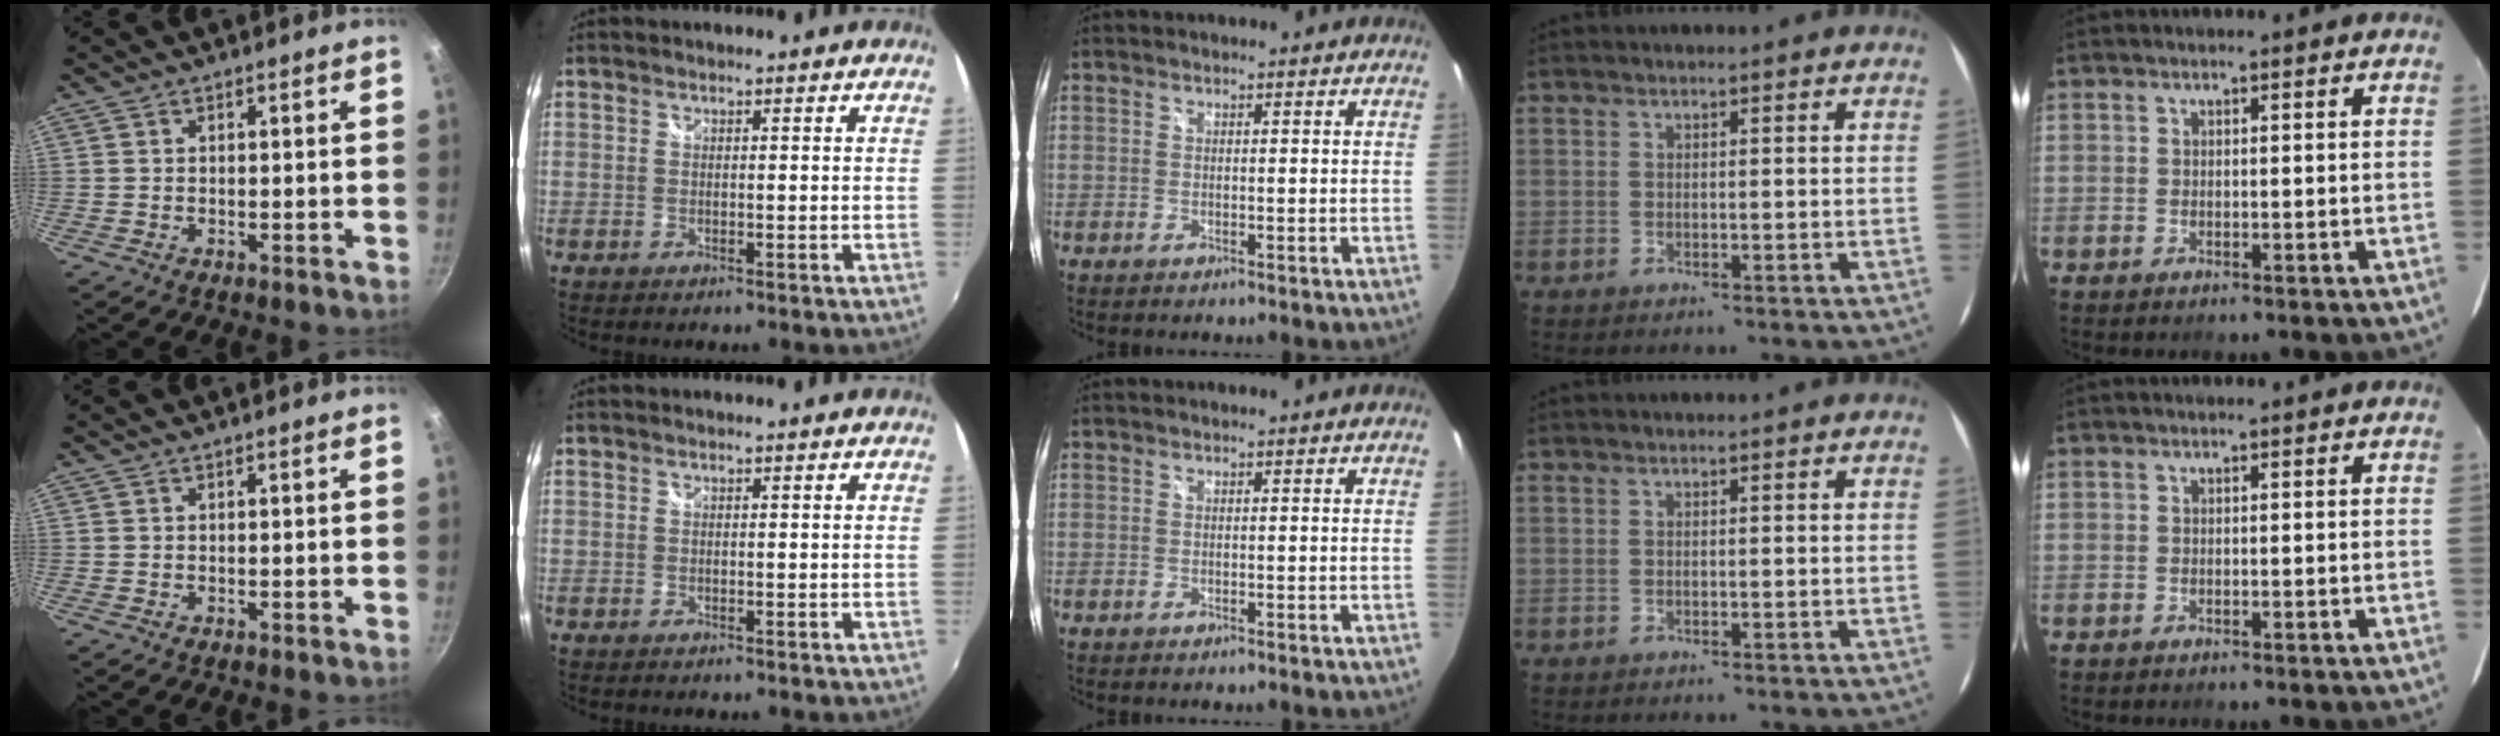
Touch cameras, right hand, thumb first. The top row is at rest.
{}